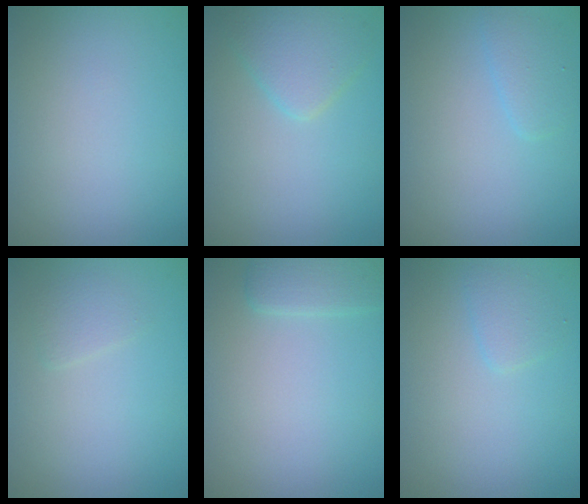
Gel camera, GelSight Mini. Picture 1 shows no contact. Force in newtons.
{"total": 2.6, "press": 2.6, "slide": 0.1}
{"total": 1.4, "press": 1.4, "slide": 0.1}
{"total": 1.0, "press": 1.0, "slide": 0.0}
{"total": 1.8, "press": 1.8, "slide": 0.1}
{"total": 1.2, "press": 1.2, "slide": 0.0}